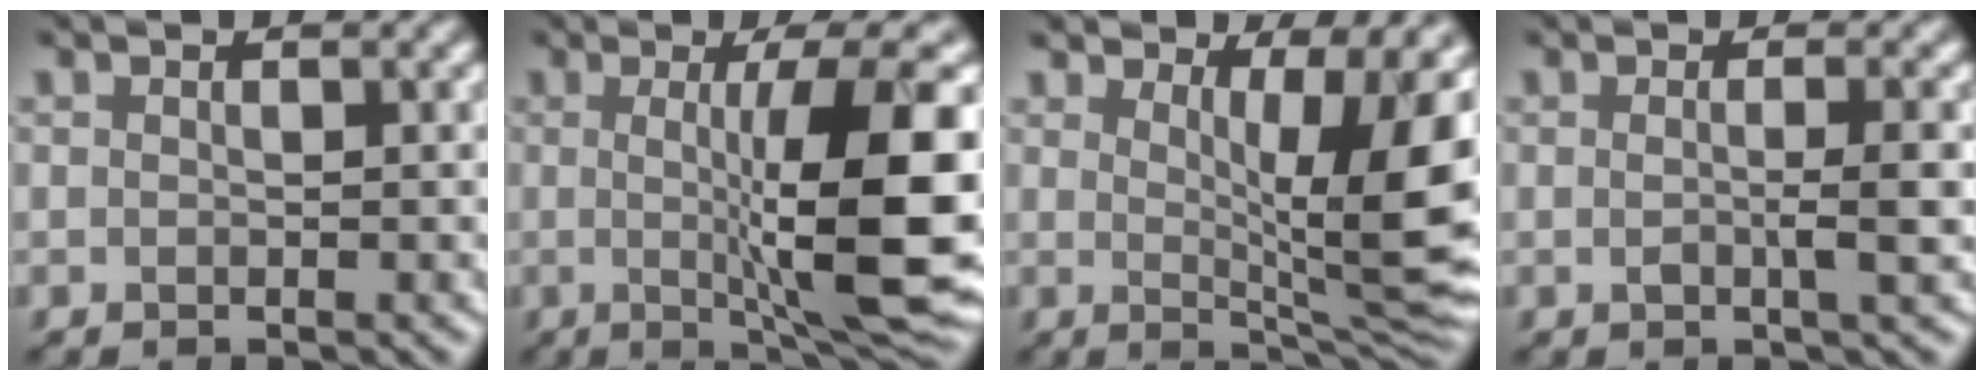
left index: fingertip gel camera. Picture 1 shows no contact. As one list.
[{"total": 12.5, "force": [-0.3, 2.5, 12.2], "torque": [-0.160, -0.002, 0.001]}, {"total": 10.2, "force": [2.4, 3.6, 9.2], "torque": [-0.121, -0.013, 0.040]}, {"total": 2.3, "force": [-0.4, 0.4, 2.3], "torque": [-0.042, -0.003, -0.008]}]